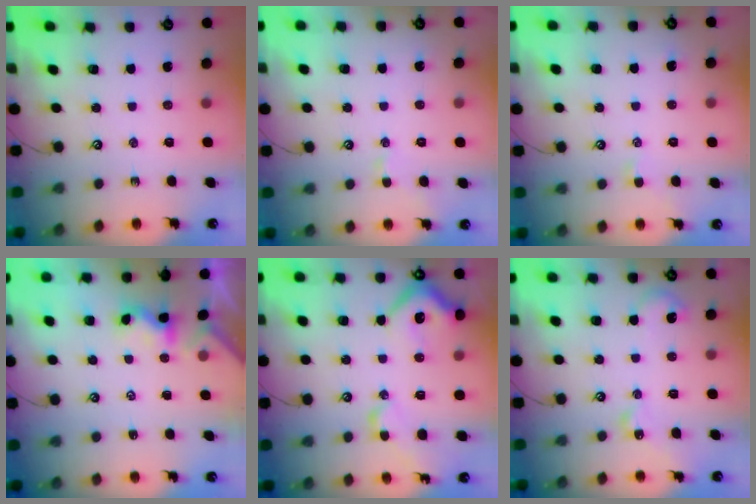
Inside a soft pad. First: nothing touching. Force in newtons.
{"total": 0.5, "press": 0.5, "slide": 0.2}
{"total": 0.5, "press": 0.3, "slide": 0.4}
{"total": 1.7, "press": 1.7, "slide": 0.5}
{"total": 12.5, "press": 12.4, "slide": 2.0}
{"total": 5.9, "press": 5.9, "slide": 0.7}